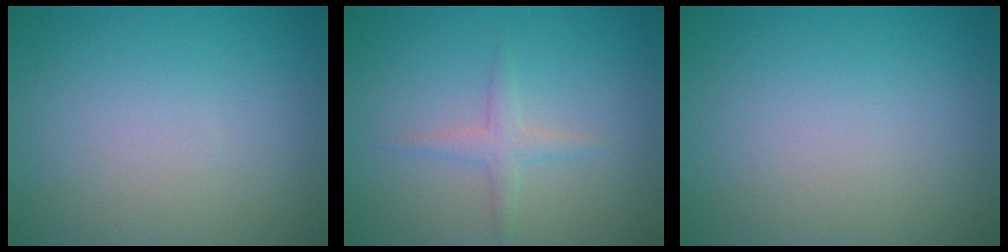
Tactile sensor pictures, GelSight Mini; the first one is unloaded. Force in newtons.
{"total": 1.6, "press": 1.6, "slide": 0.0}
{"total": 0.0}